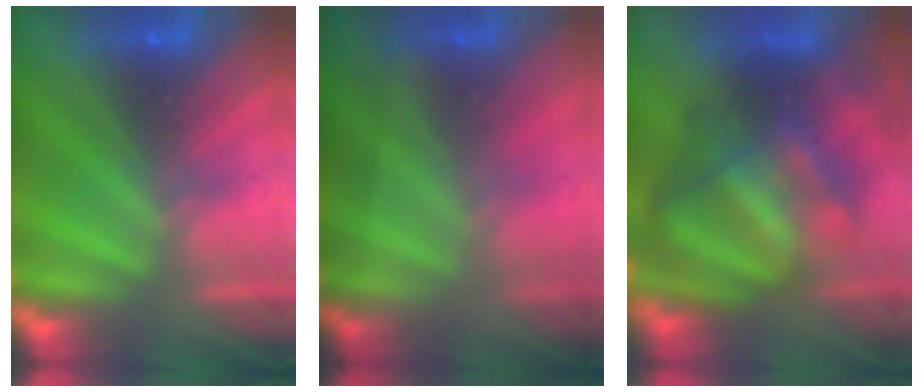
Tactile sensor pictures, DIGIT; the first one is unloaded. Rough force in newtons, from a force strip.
{"total": 1.5}
{"total": 10.8}